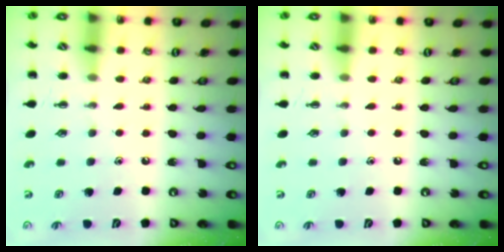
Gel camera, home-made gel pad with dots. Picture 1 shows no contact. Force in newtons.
{"total": 0.0}